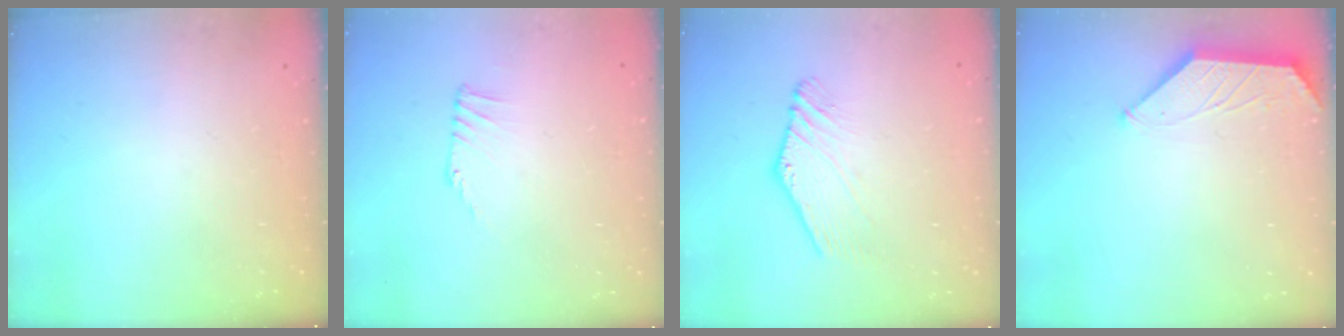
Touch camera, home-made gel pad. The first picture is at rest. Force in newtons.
{"total": 0.8, "press": 0.8, "slide": 0.2}
{"total": 1.0, "press": 0.9, "slide": 0.2}
{"total": 1.3, "press": 1.2, "slide": 0.3}